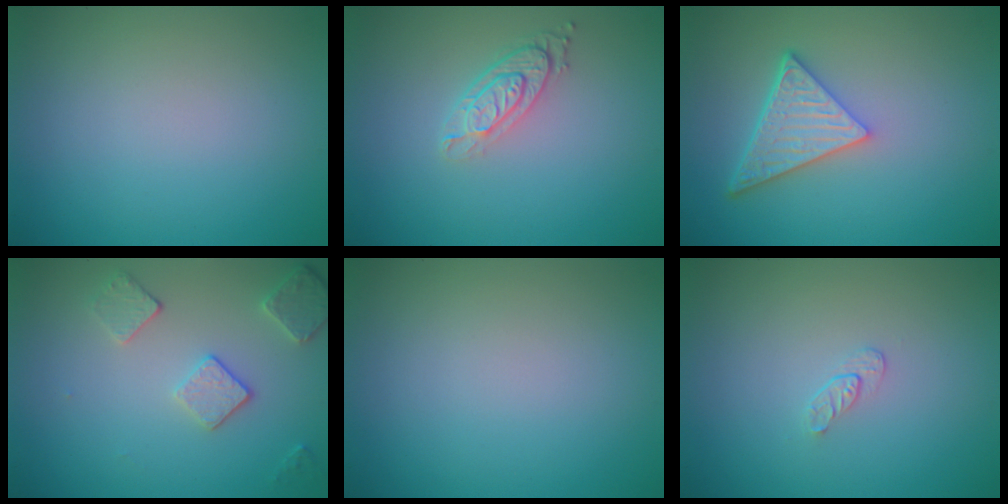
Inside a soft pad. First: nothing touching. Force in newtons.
{"total": 3.1, "press": 2.3, "slide": 2.1}
{"total": 5.0, "press": 3.7, "slide": 3.3}
{"total": 2.6, "press": 2.5, "slide": 0.8}
{"total": 0.0}
{"total": 0.8, "press": 0.5, "slide": 0.7}